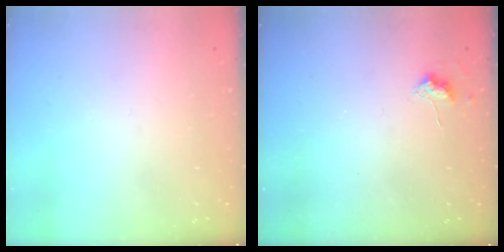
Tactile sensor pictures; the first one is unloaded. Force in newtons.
{"total": 7.3, "press": 7.2, "slide": 0.7}